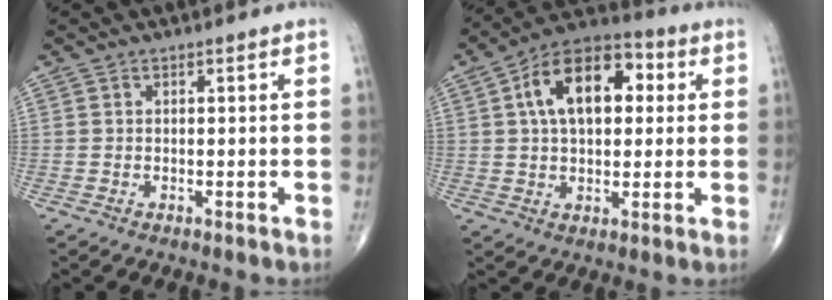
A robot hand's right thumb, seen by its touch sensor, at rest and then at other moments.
{"total": 15.7, "force": [3.6, 9.2, 12.2], "torque": [-0.178, 0.020, 0.050]}